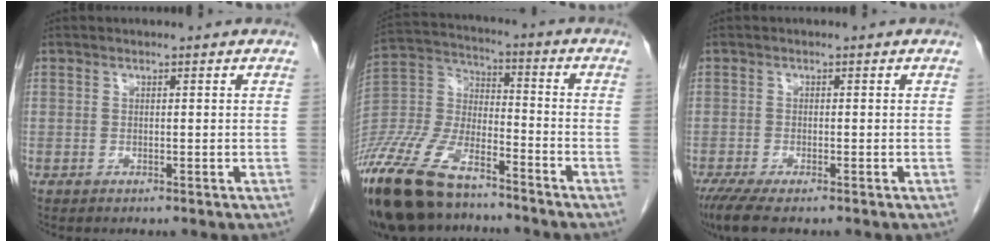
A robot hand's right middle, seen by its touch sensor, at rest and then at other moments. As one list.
[{"total": 20.3, "force": [-15.6, 7.0, 10.9], "torque": [-0.269, -0.017, -0.296]}, {"total": 4.8, "force": [-3.5, 0.8, 3.2], "torque": [-0.059, -0.013, -0.060]}]